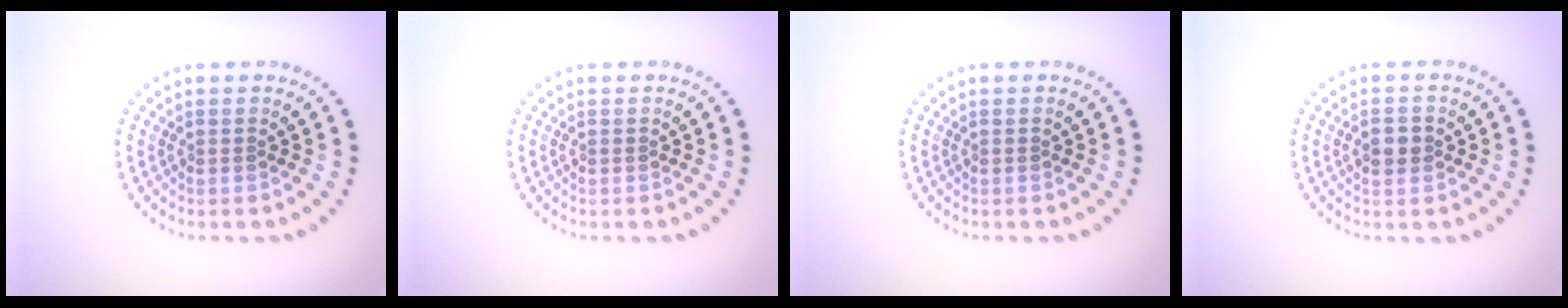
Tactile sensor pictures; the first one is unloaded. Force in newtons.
{"total": 0.0}
{"total": 0.0}
{"total": 2.4, "press": 2.4, "slide": 0.0}